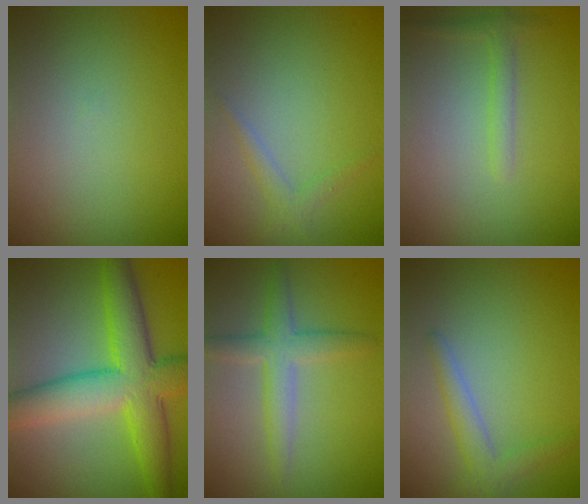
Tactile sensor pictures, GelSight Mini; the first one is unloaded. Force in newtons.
{"total": 1.4, "press": 1.4, "slide": 0.1}
{"total": 1.4, "press": 1.4, "slide": 0.1}
{"total": 9.2, "press": 9.2, "slide": 0.2}
{"total": 3.4, "press": 3.4, "slide": 0.2}
{"total": 2.6, "press": 2.5, "slide": 0.1}